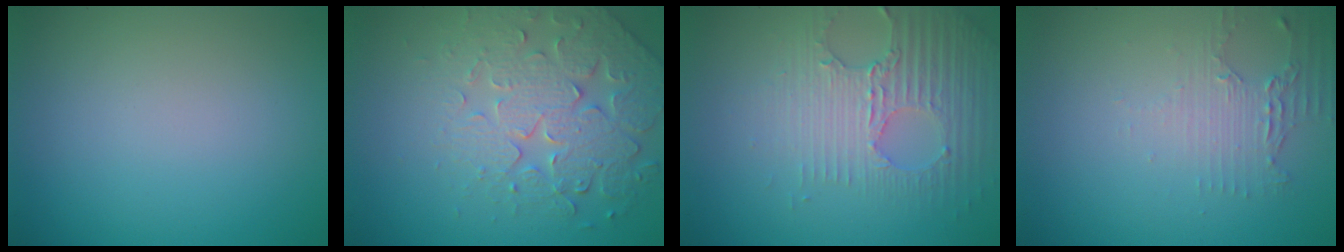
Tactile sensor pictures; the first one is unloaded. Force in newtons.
{"total": 4.8, "press": 4.7, "slide": 1.1}
{"total": 3.8, "press": 3.7, "slide": 0.8}
{"total": 2.1, "press": 1.6, "slide": 1.4}